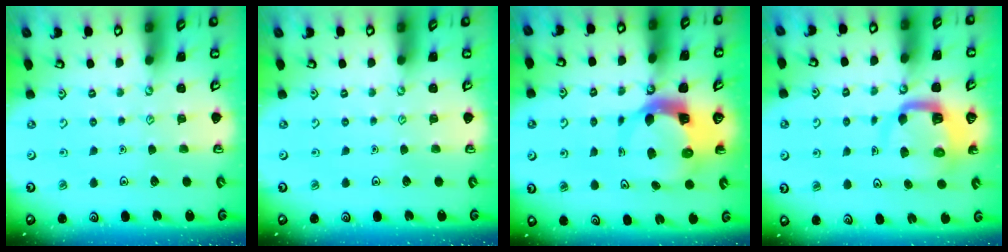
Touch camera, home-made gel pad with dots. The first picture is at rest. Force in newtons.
{"total": 0.0}
{"total": 6.5, "press": 6.4, "slide": 1.0}
{"total": 7.8, "press": 7.7, "slide": 1.0}